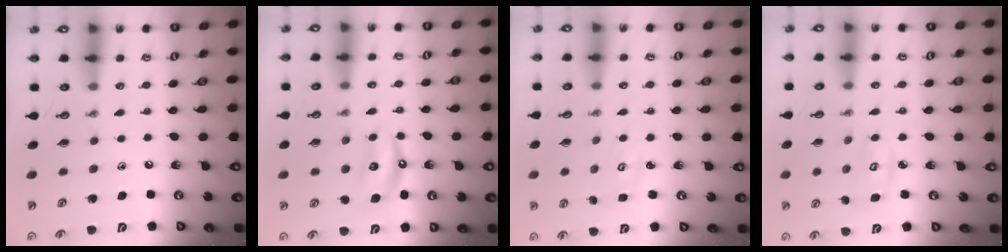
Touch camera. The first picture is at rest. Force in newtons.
{"total": 5.9, "press": 5.9, "slide": 0.4}
{"total": 3.0, "press": 3.0, "slide": 0.3}
{"total": 3.4, "press": 3.4, "slide": 0.4}